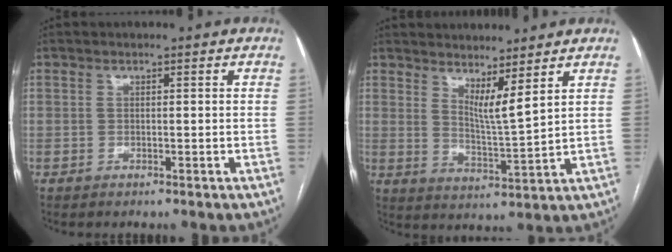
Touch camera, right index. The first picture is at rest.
{"total": 5.0, "force": [3.5, -0.4, 3.6], "torque": [-0.067, -0.027, 0.069]}